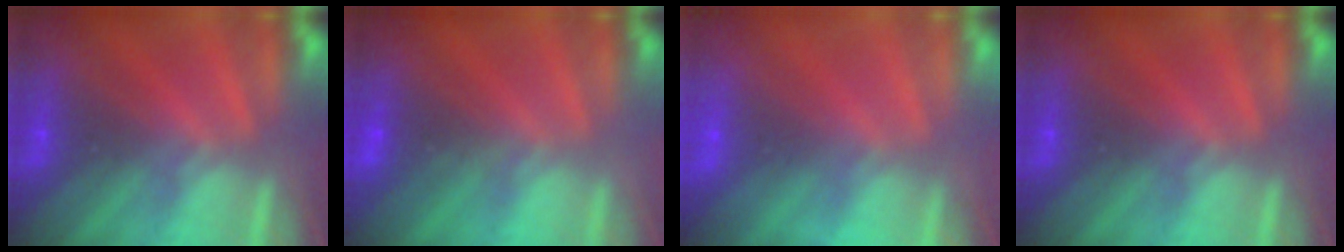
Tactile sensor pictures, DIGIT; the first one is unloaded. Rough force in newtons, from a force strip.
{"total": 3.2}
{"total": 7.6}
{"total": 0.0}